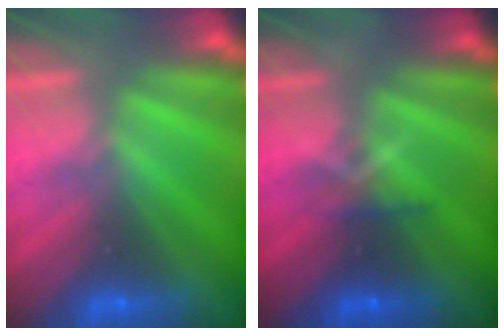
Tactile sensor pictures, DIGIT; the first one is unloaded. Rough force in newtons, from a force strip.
{"total": 3.9}